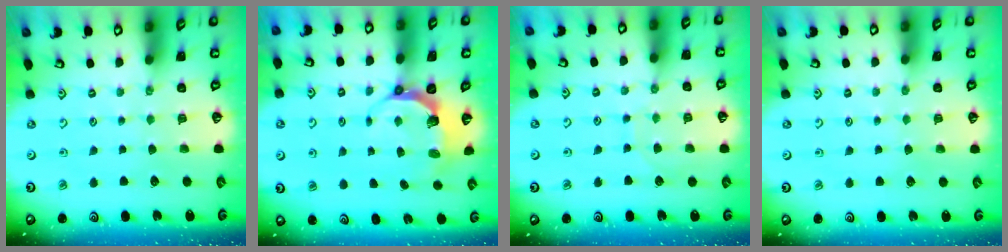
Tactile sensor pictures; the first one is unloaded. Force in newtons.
{"total": 6.8, "press": 5.6, "slide": 3.9}
{"total": 6.2, "press": 6.2, "slide": 0.5}
{"total": 0.9, "press": 0.9, "slide": 0.1}